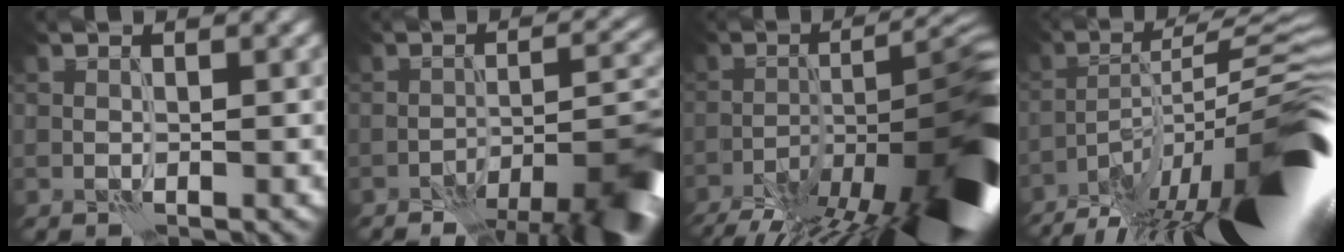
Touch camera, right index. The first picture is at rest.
{"total": 8.5, "force": [-5.7, 2.7, 5.7], "torque": [-0.067, 0.003, -0.081]}
{"total": 15.5, "force": [-8.4, 4.9, 12.1], "torque": [-0.169, 0.001, -0.134]}
{"total": 14.8, "force": [-9.0, 3.0, 11.3], "torque": [-0.158, 0.024, -0.155]}